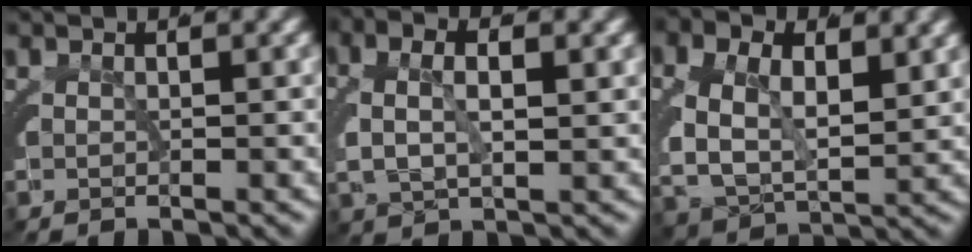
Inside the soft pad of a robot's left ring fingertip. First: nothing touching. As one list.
[{"total": 4.3, "force": [0.7, 2.3, 3.6], "torque": [-0.066, 0.006, 0.014]}, {"total": 8.1, "force": [0.8, 6.3, 5.0], "torque": [-0.111, -0.018, 0.013]}]